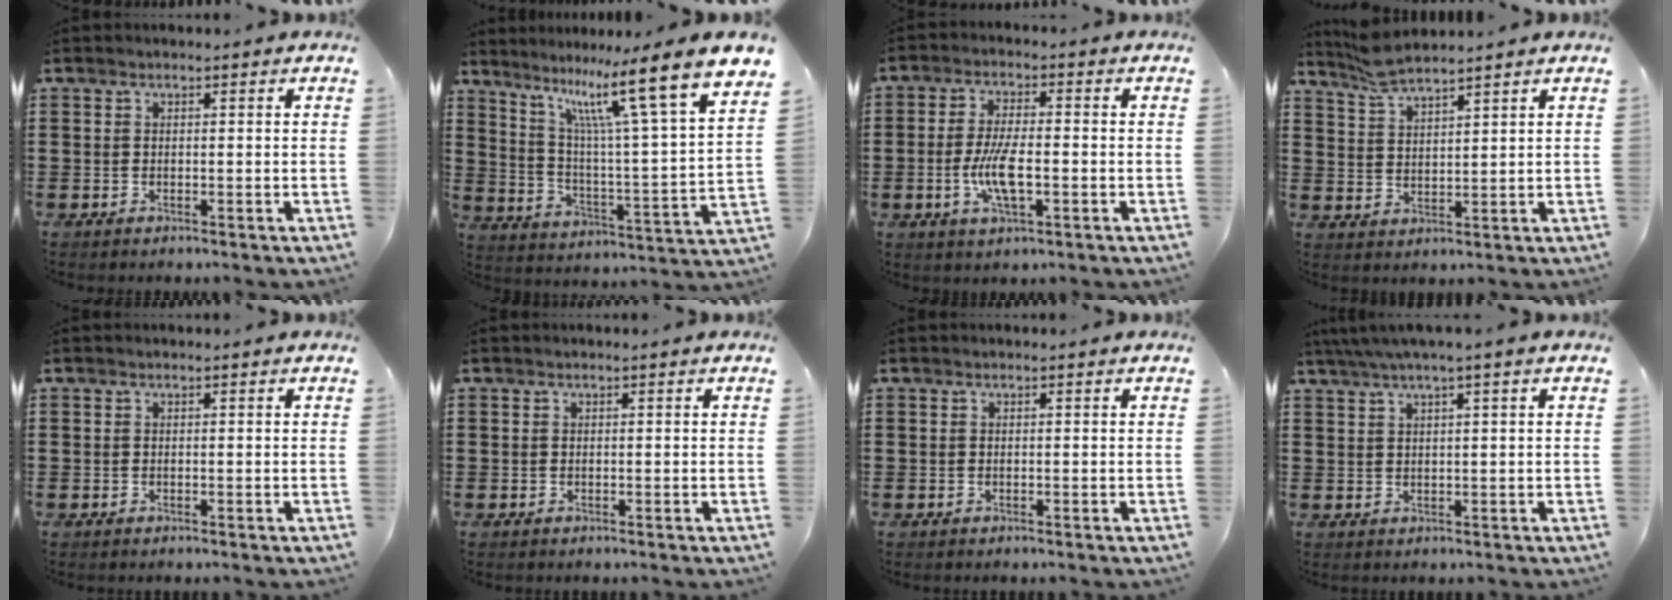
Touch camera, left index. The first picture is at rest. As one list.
[{"total": 12.9, "force": [8.7, 0.5, 9.5], "torque": [-0.188, -0.071, 0.130]}, {"total": 7.1, "force": [-1.7, 2.2, 6.6], "torque": [-0.144, -0.009, -0.035]}, {"total": 4.8, "force": [4.4, 0.8, 1.9], "torque": [-0.050, -0.008, 0.081]}, {"total": 0.0}, {"total": 0.0}, {"total": 0.0}, {"total": 2.5, "force": [1.3, -0.2, 2.1], "torque": [-0.041, 0.001, 0.023]}]